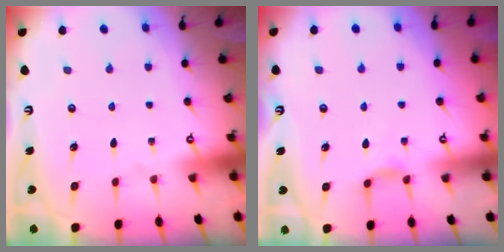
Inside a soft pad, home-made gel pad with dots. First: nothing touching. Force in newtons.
{"total": 2.7, "press": 2.6, "slide": 0.5}